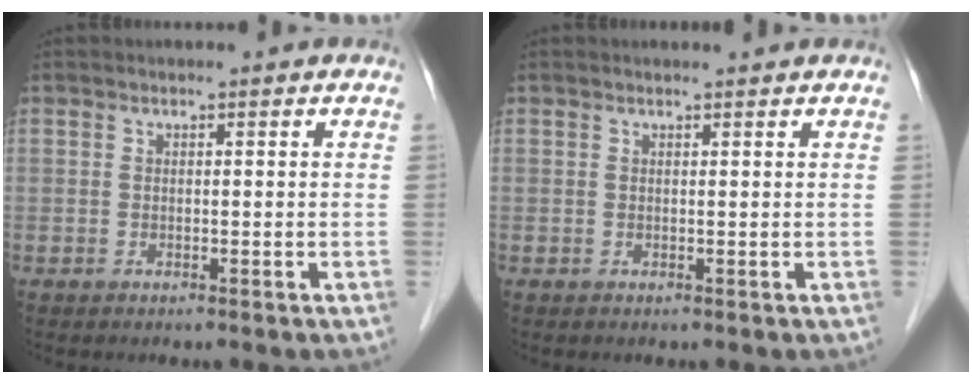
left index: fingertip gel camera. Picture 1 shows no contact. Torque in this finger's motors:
{"motor_torque": [0.05, -0.30, 0.04, 0.01]}